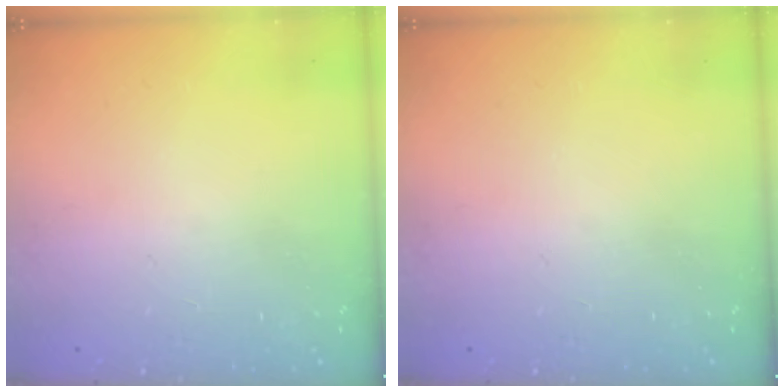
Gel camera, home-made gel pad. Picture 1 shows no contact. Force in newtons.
{"total": 0.0}